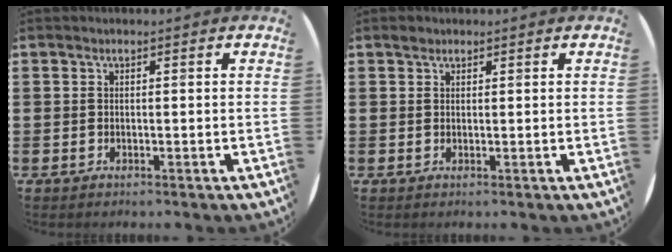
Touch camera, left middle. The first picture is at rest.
{"total": 0.7, "force": [0.6, 0.4, 0.0], "torque": [0.008, -0.001, 0.011]}